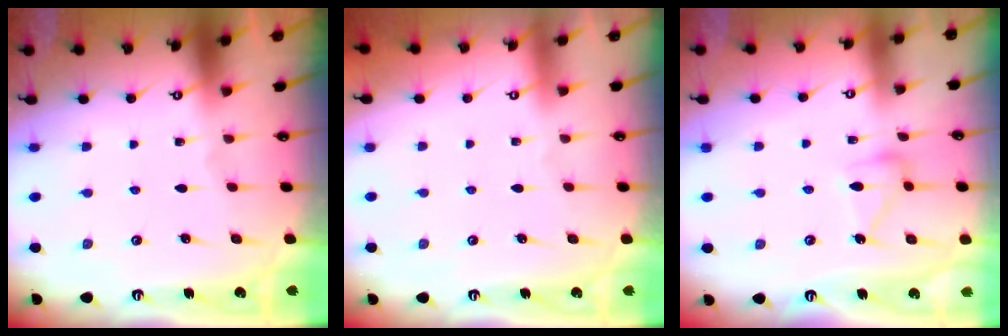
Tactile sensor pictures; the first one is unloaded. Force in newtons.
{"total": 3.9, "press": 3.9, "slide": 0.1}
{"total": 10.5, "press": 10.5, "slide": 0.5}